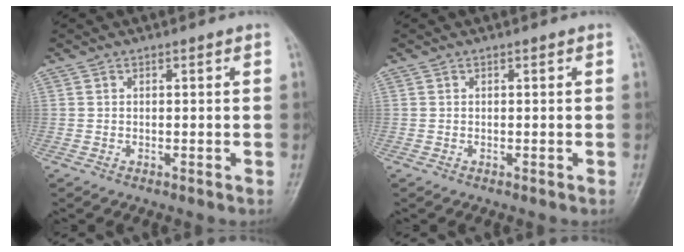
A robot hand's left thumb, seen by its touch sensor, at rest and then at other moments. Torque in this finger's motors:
{"motor_torque": [-0.06, -0.03, -0.08, -0.01, -0.01]}